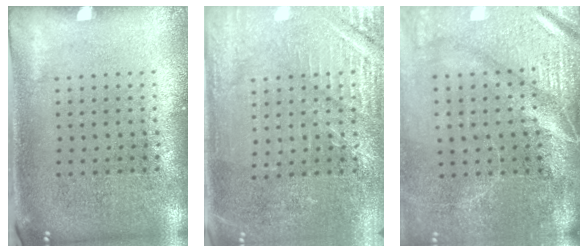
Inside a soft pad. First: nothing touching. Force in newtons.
{"total": 3.2, "press": 3.2, "slide": 0.4}
{"total": 4.6, "press": 3.9, "slide": 2.5}